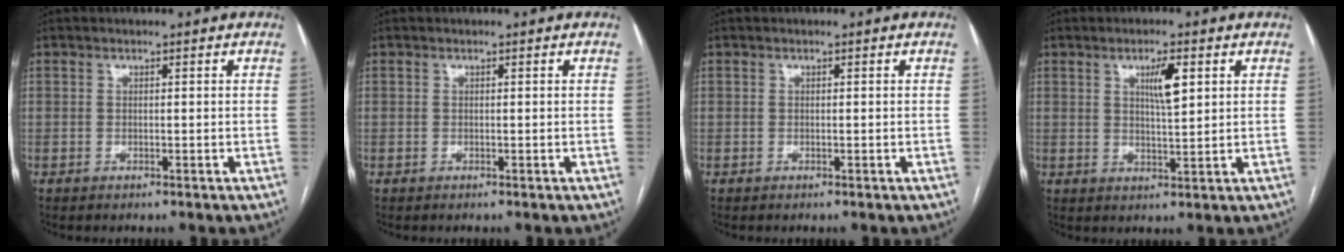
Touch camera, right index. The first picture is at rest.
{"total": 0.0}
{"total": 0.0}
{"total": 4.7, "force": [1.9, 0.7, 4.3], "torque": [-0.074, -0.001, 0.034]}